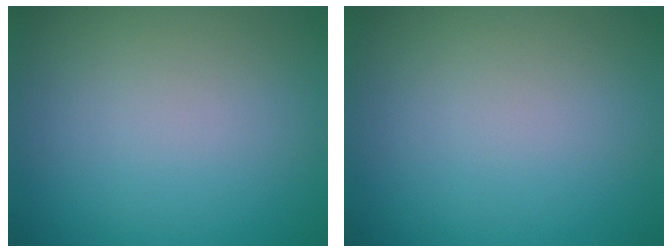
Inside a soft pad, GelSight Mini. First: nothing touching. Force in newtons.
{"total": 0.0}